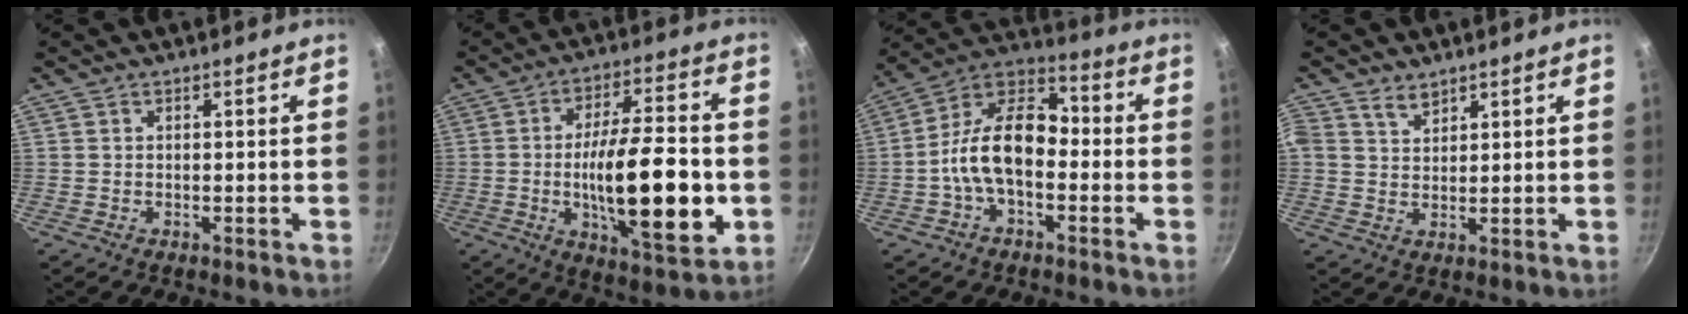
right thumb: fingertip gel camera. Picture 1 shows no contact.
{"total": 21.3, "force": [-3.3, 7.3, 19.7], "torque": [-0.301, 0.010, -0.048]}
{"total": 14.0, "force": [-2.5, 8.3, 11.0], "torque": [-0.172, 0.051, -0.068]}
{"total": 3.5, "force": [2.4, 2.2, 1.3], "torque": [-0.016, -0.012, 0.044]}